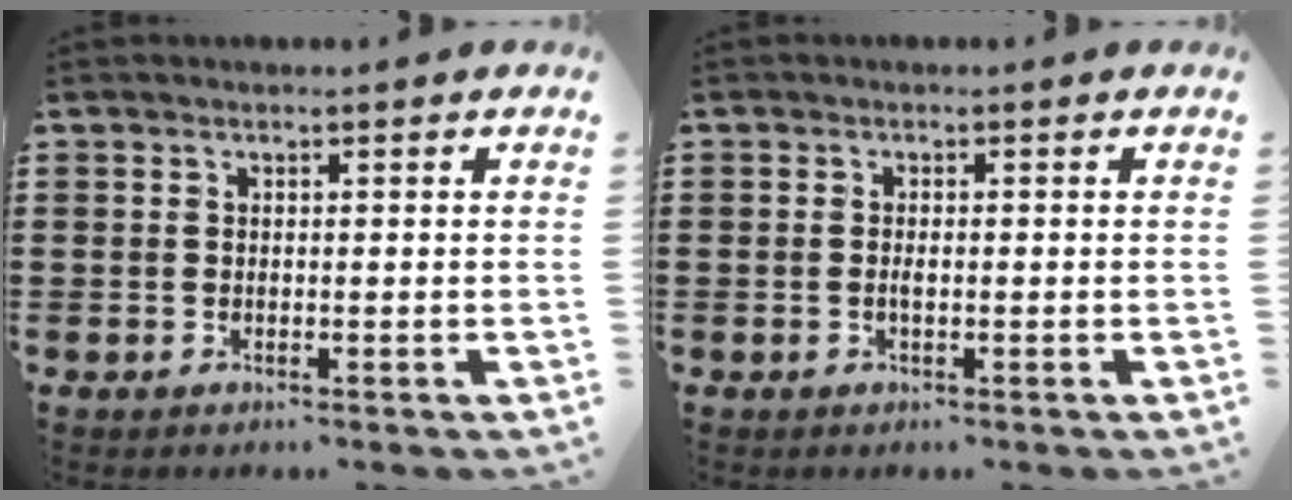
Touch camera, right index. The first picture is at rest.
{"total": 1.0, "force": [-0.2, 0.3, 0.9], "torque": [-0.019, -0.003, -0.003]}